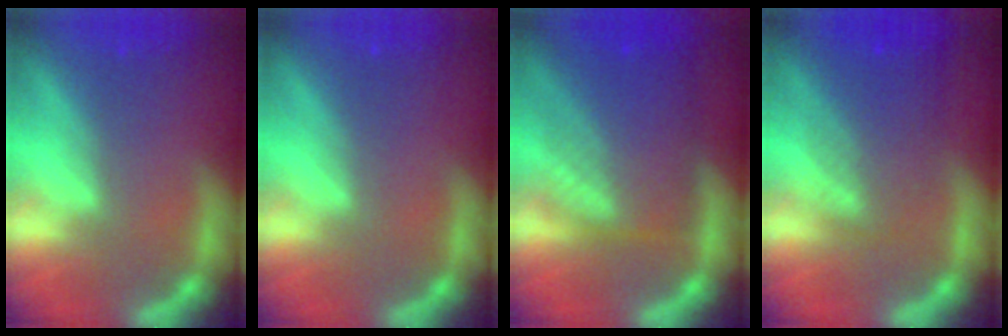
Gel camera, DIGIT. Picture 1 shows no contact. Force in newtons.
{"total": 0.0}
{"total": 9.1}
{"total": 5.6}